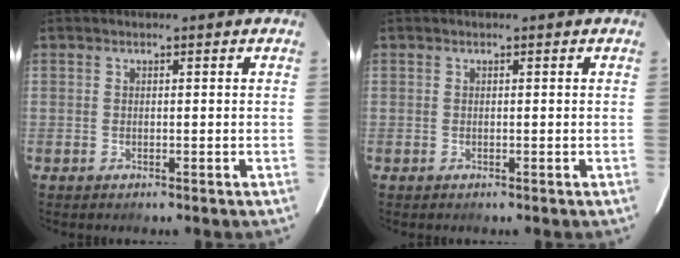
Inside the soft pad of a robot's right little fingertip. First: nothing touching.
{"total": 0.0}